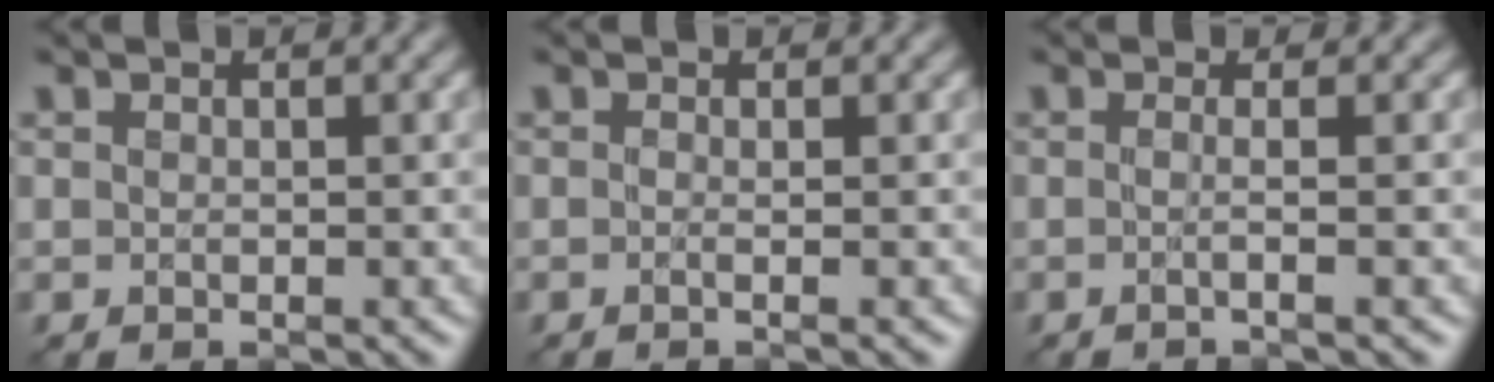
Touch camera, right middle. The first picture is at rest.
{"total": 1.5, "force": [-0.1, 0.6, 1.4], "torque": [-0.010, -0.010, -0.017]}
{"total": 2.3, "force": [-0.1, 0.8, 2.1], "torque": [-0.021, -0.009, -0.035]}